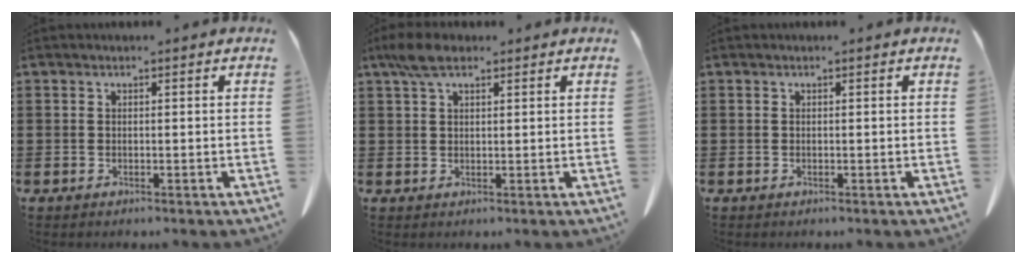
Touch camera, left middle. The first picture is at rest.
{"total": 4.2, "force": [2.5, 1.7, 2.8], "torque": [-0.064, 0.007, 0.046]}
{"total": 0.0}